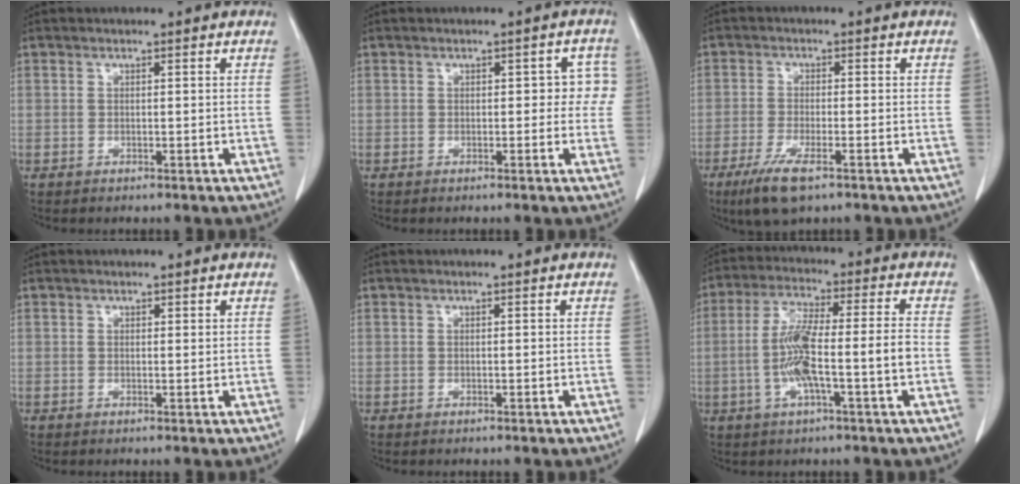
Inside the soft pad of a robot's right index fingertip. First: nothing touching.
{"total": 3.3, "force": [0.1, 2.0, 2.6], "torque": [-0.013, 0.025, -0.002]}
{"total": 6.4, "force": [-4.0, 1.3, 4.9], "torque": [-0.100, -0.016, -0.068]}
{"total": 0.0}
{"total": 0.0}
{"total": 9.9, "force": [-2.1, 0.4, 9.7], "torque": [-0.193, 0.013, -0.040]}